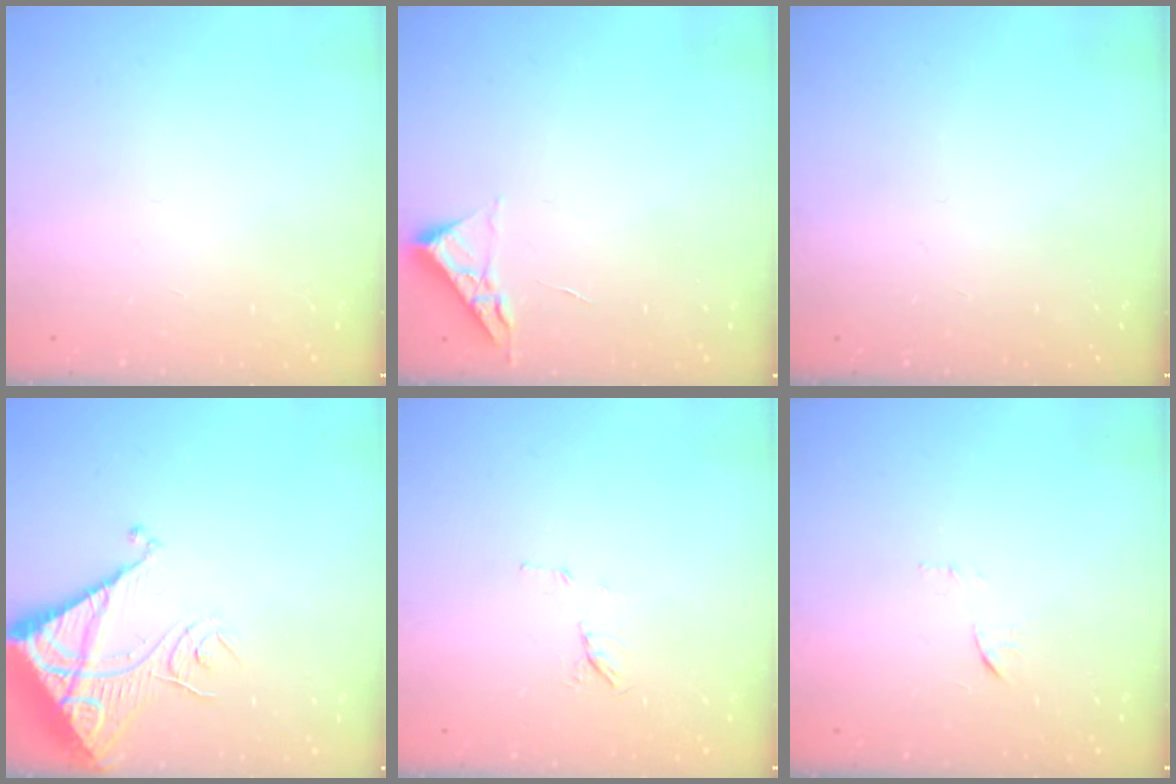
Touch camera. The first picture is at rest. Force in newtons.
{"total": 3.5, "press": 3.4, "slide": 0.5}
{"total": 0.0}
{"total": 13.1, "press": 13.0, "slide": 1.5}
{"total": 5.4, "press": 5.2, "slide": 1.3}
{"total": 6.5, "press": 6.5, "slide": 0.5}